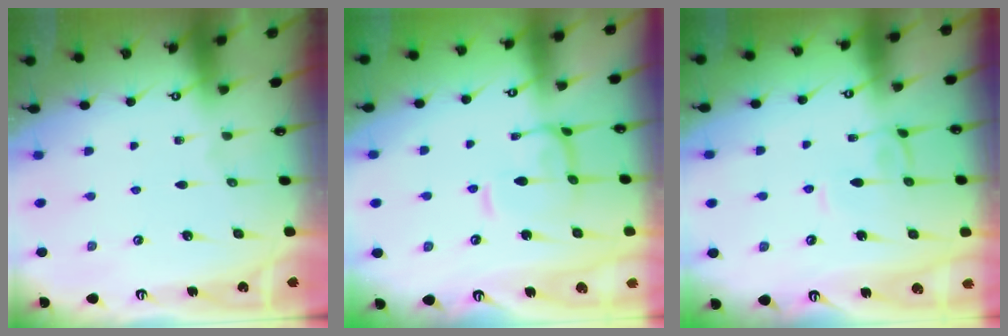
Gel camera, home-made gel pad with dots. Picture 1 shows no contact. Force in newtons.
{"total": 2.6, "press": 2.5, "slide": 0.6}
{"total": 1.8, "press": 1.8, "slide": 0.3}